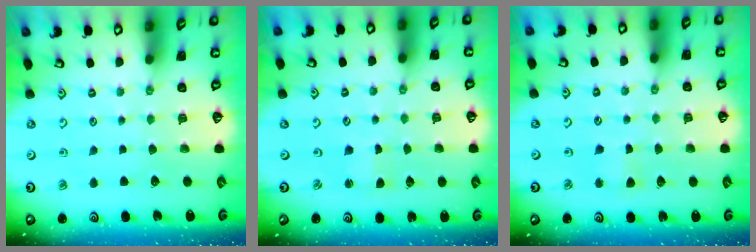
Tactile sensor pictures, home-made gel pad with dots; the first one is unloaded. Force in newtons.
{"total": 1.4, "press": 1.3, "slide": 0.2}
{"total": 3.5, "press": 3.4, "slide": 0.4}